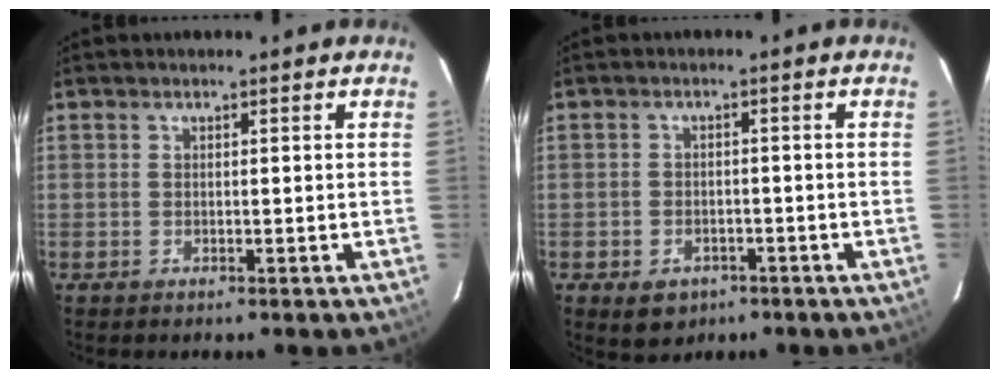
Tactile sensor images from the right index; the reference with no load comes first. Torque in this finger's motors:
{"motor_torque": [0.22, -0.08, 0.01, 0.00]}